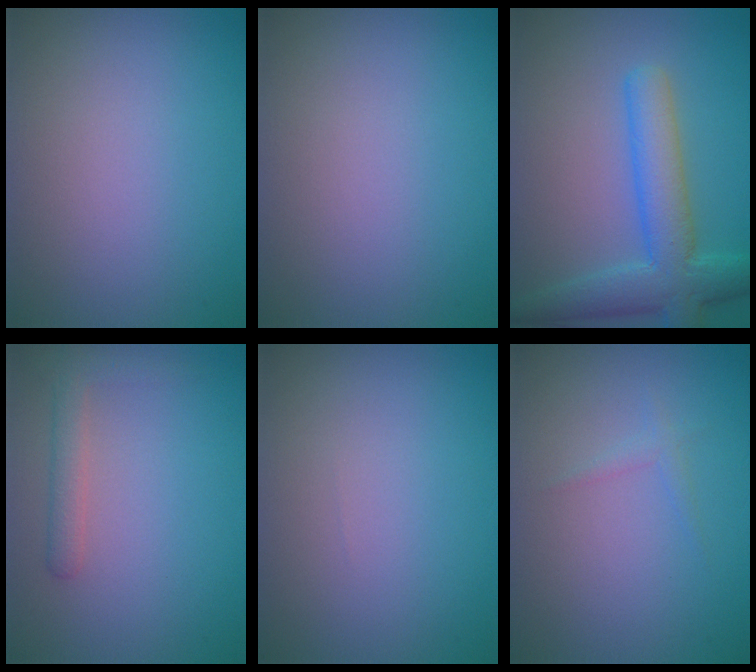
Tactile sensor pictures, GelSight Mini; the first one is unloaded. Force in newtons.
{"total": 0.0}
{"total": 6.0, "press": 6.0, "slide": 0.2}
{"total": 1.9, "press": 1.9, "slide": 0.1}
{"total": 0.0}
{"total": 0.8, "press": 0.8, "slide": 0.1}